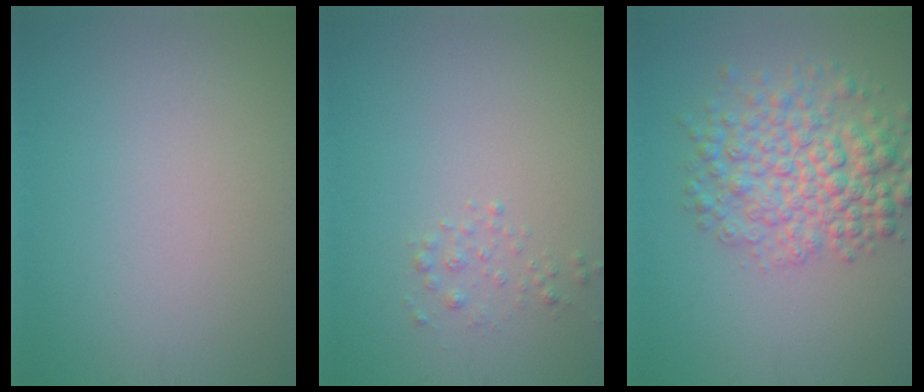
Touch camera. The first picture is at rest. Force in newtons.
{"total": 0.9, "press": 0.9, "slide": 0.0}
{"total": 6.5, "press": 6.5, "slide": 0.2}